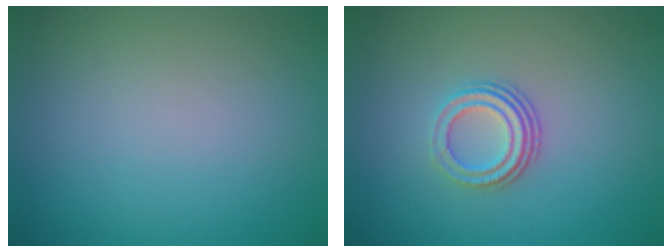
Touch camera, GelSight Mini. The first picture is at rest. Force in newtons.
{"total": 3.0, "press": 2.1, "slide": 2.1}